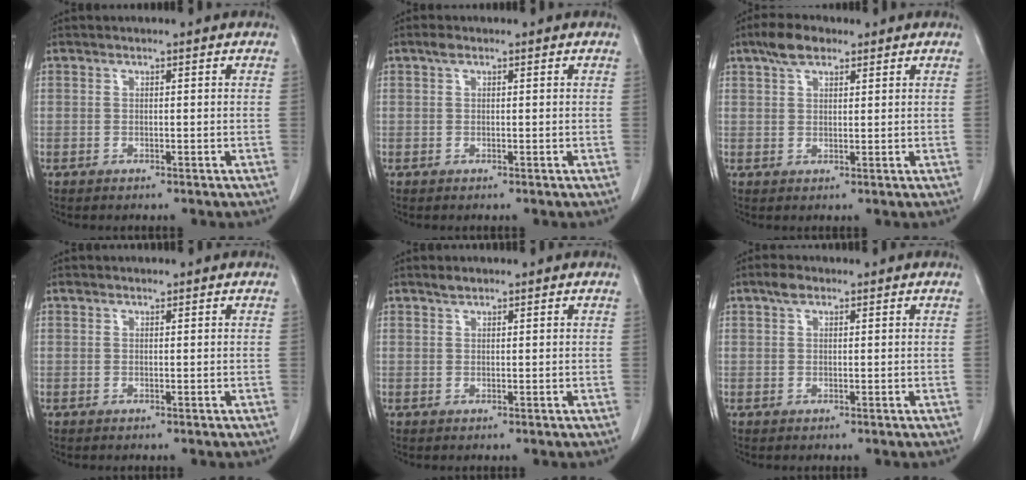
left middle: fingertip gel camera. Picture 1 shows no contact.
{"total": 0.9, "force": [0.6, 0.4, 0.6], "torque": [-0.013, 0.009, 0.009]}
{"total": 4.4, "force": [3.0, 1.8, 2.6], "torque": [-0.056, 0.012, 0.056]}
{"total": 0.6, "force": [0.5, 0.2, 0.2], "torque": [-0.009, 0.004, 0.011]}
{"total": 1.1, "force": [1.0, 0.3, 0.4], "torque": [-0.011, 0.002, 0.019]}
{"total": 1.7, "force": [1.2, 0.8, 1.0], "torque": [-0.022, 0.008, 0.020]}